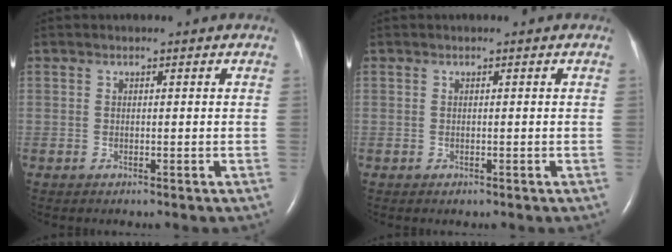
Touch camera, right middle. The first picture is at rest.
{"total": 0.0}